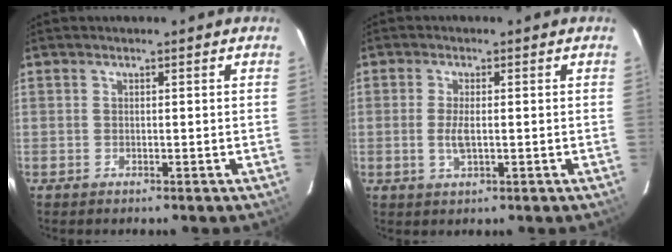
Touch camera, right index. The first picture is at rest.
{"total": 3.4, "force": [-0.5, 1.1, 3.1], "torque": [-0.062, -0.004, -0.008]}